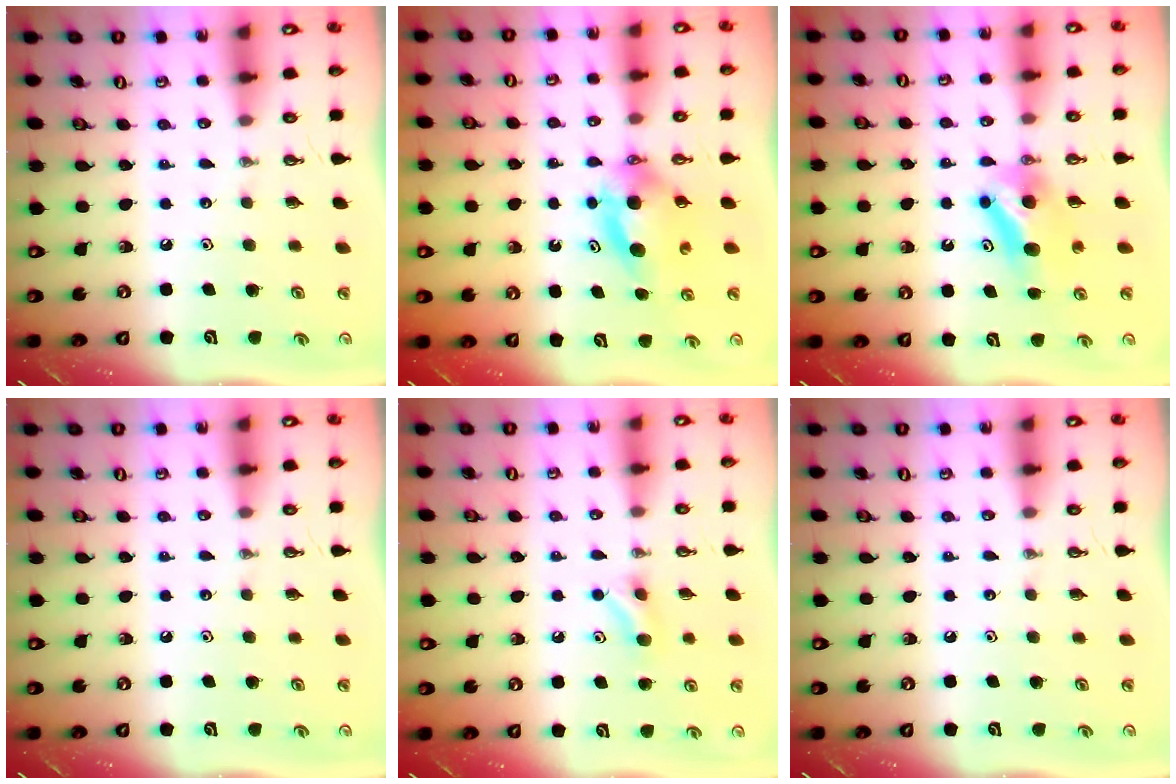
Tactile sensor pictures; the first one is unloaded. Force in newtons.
{"total": 5.7, "press": 5.6, "slide": 1.2}
{"total": 7.2, "press": 7.1, "slide": 1.4}
{"total": 0.0}
{"total": 4.0, "press": 3.8, "slide": 1.4}
{"total": 0.0}